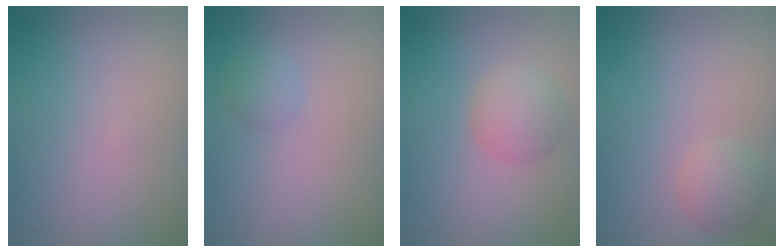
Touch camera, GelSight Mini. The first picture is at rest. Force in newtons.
{"total": 1.2, "press": 1.2, "slide": 0.1}
{"total": 2.9, "press": 2.9, "slide": 0.1}
{"total": 2.2, "press": 2.2, "slide": 0.1}